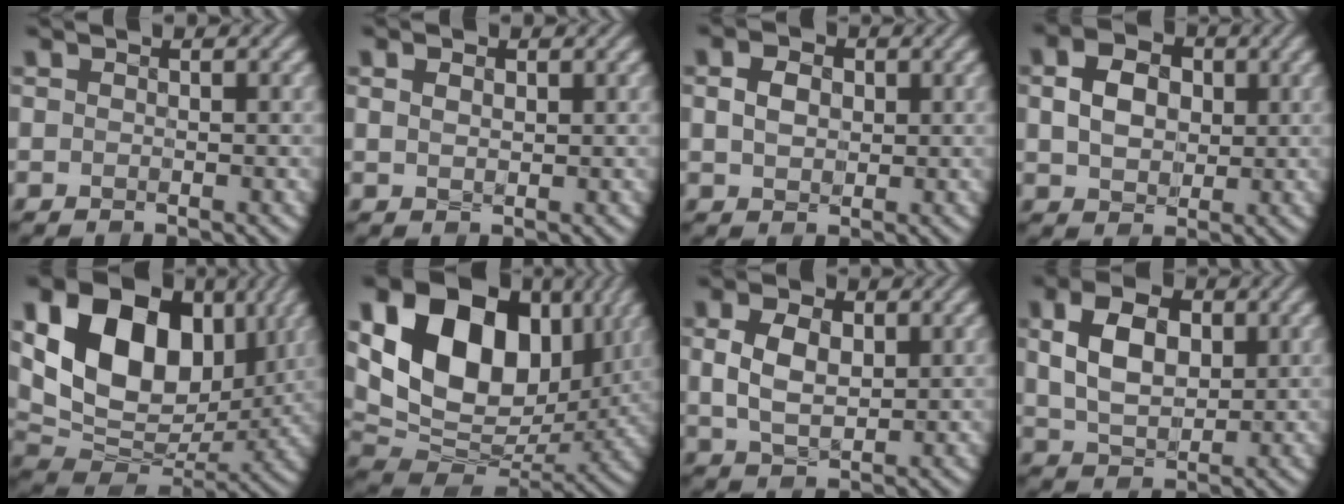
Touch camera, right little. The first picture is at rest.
{"total": 0.7, "force": [0.2, 0.5, 0.5], "torque": [-0.016, -0.002, 0.016]}
{"total": 2.1, "force": [-0.1, 1.7, 1.3], "torque": [-0.036, 0.000, 0.005]}
{"total": 4.1, "force": [0.2, 3.2, 2.6], "torque": [-0.062, 0.003, 0.007]}
{"total": 14.5, "force": [3.7, 10.1, 9.7], "torque": [-0.188, 0.014, 0.076]}
{"total": 16.0, "force": [4.7, 10.9, 10.7], "torque": [-0.210, 0.022, 0.090]}
{"total": 3.5, "force": [0.2, 2.3, 2.7], "torque": [-0.068, -0.003, 0.014]}
{"total": 5.7, "force": [0.8, 3.7, 4.3], "torque": [-0.094, 0.004, 0.020]}